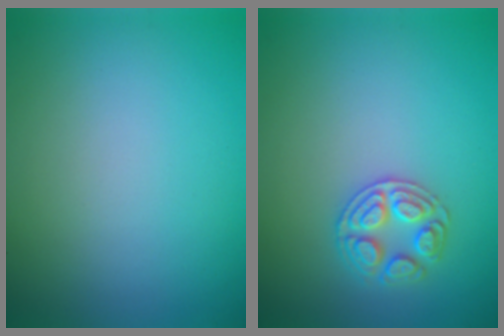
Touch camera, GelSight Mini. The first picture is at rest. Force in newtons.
{"total": 2.6, "press": 2.6, "slide": 0.2}